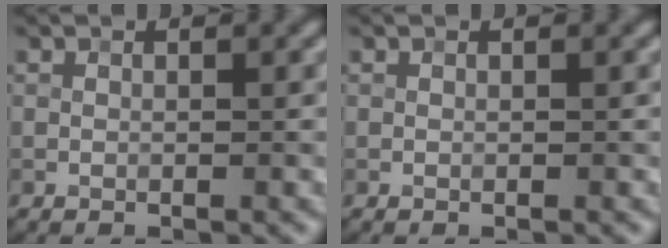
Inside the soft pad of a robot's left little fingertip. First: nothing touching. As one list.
[{"total": 0.0}]